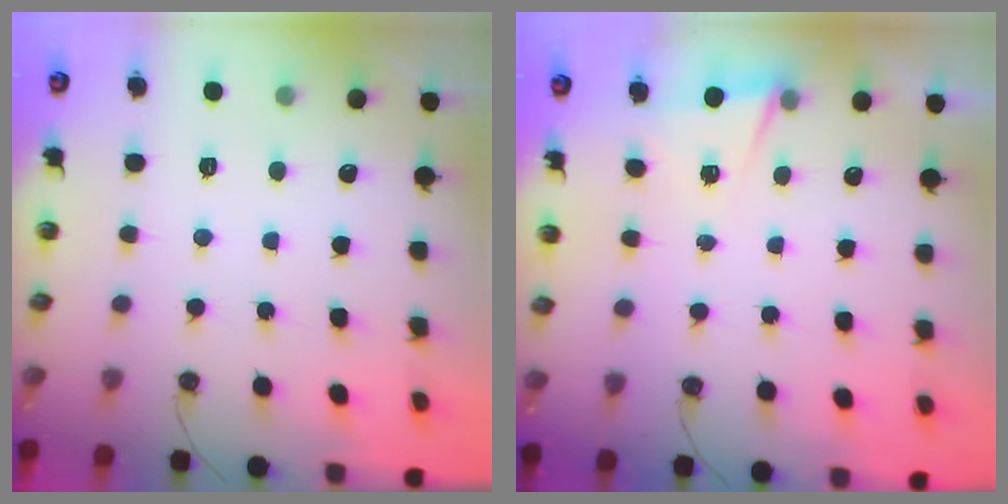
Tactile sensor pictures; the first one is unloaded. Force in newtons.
{"total": 2.4, "press": 2.2, "slide": 1.1}